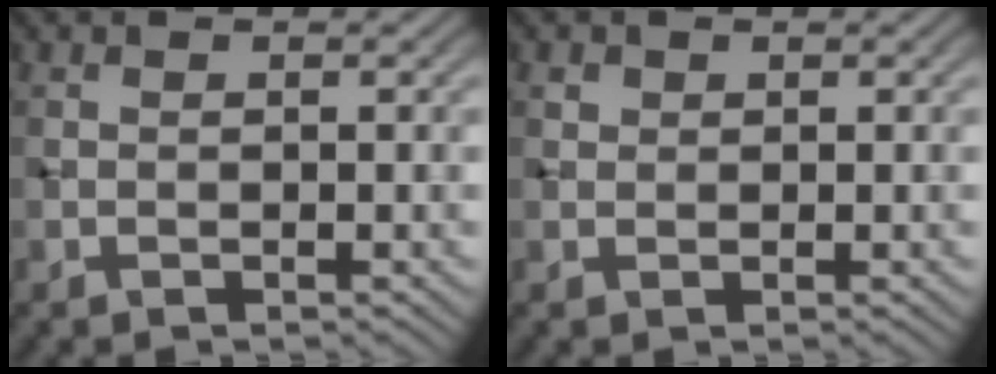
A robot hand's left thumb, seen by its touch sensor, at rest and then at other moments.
{"total": 0.9, "force": [0.5, 0.7, 0.2], "torque": [-0.003, -0.001, 0.010]}